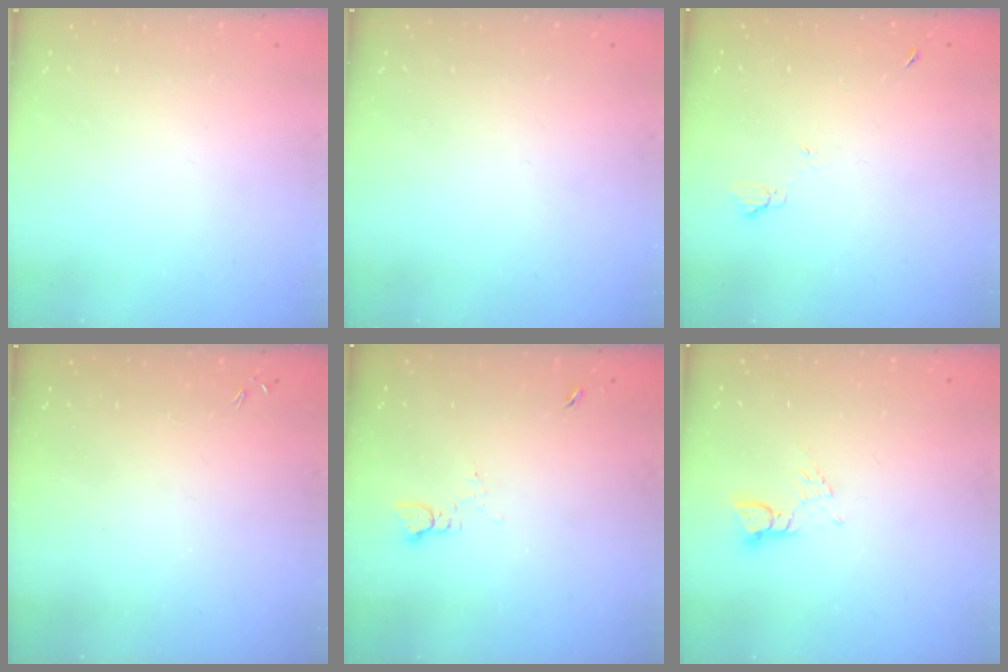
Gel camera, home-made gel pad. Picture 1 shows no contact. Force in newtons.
{"total": 0.0}
{"total": 3.8, "press": 3.8, "slide": 0.6}
{"total": 0.0}
{"total": 2.1, "press": 2.0, "slide": 0.3}
{"total": 3.4, "press": 3.4, "slide": 0.4}